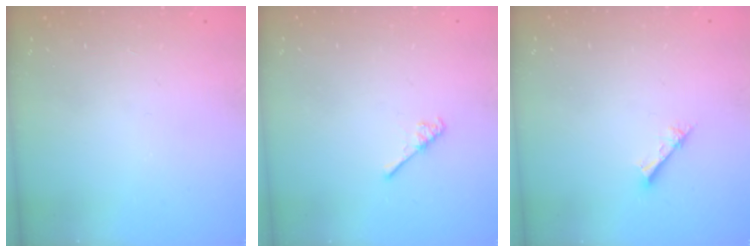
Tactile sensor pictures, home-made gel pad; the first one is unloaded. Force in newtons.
{"total": 2.6, "press": 2.6, "slide": 0.3}
{"total": 1.5, "press": 1.5, "slide": 0.1}